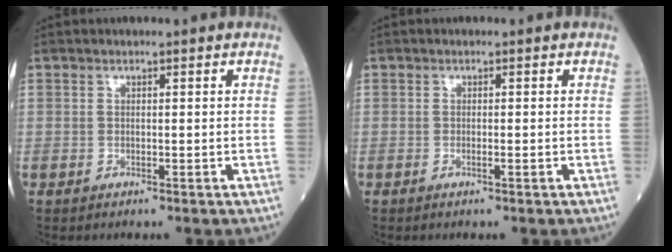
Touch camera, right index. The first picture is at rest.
{"total": 0.8, "force": [-0.3, 0.0, 0.8], "torque": [-0.017, -0.001, -0.004]}